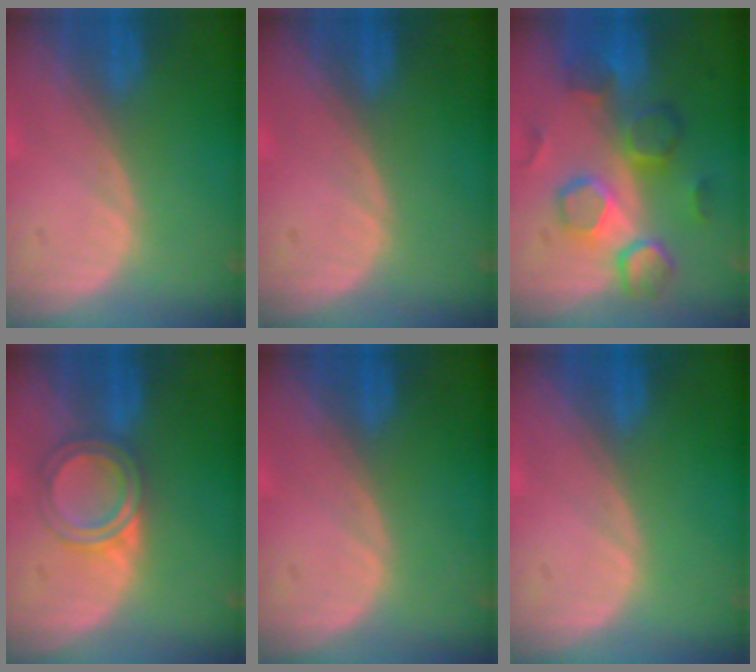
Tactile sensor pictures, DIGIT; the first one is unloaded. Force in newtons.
{"total": 0.0}
{"total": 9.0, "press": 8.8, "slide": 1.8}
{"total": 4.7, "press": 4.7, "slide": 0.2}
{"total": 0.0}
{"total": 0.0}